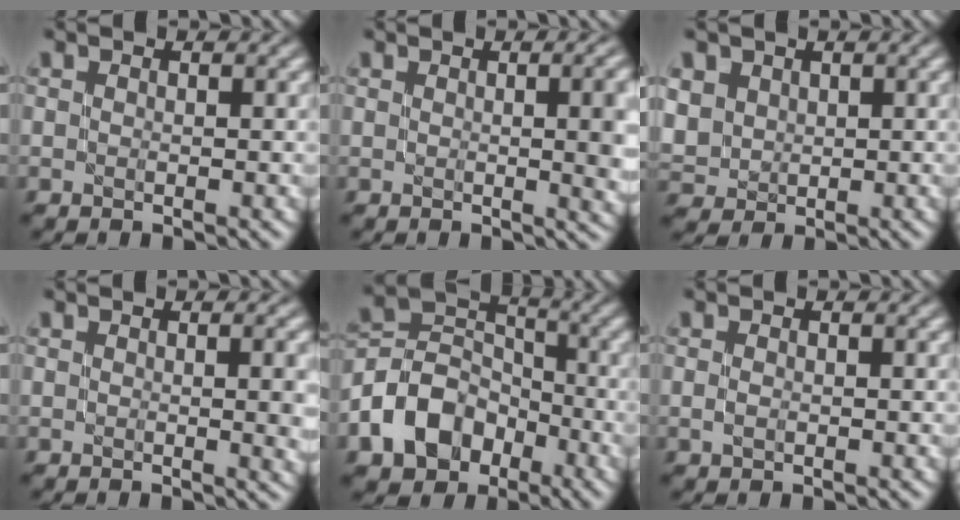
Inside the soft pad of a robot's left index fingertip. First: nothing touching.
{"total": 4.8, "force": [0.3, 1.4, 4.5], "torque": [-0.046, 0.003, 0.008]}
{"total": 4.5, "force": [1.4, 3.9, 1.9], "torque": [-0.078, 0.015, 0.039]}
{"total": 2.9, "force": [0.2, 0.7, 2.8], "torque": [-0.037, 0.002, 0.004]}
{"total": 8.1, "force": [-4.0, 5.9, 3.9], "torque": [-0.071, 0.007, -0.087]}
{"total": 0.5, "force": [-0.1, 0.3, 0.4], "torque": [-0.013, 0.001, -0.002]}